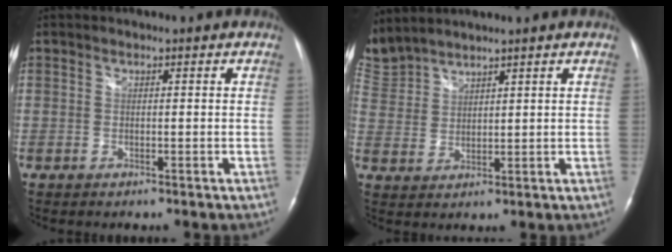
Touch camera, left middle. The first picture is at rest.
{"total": 7.6, "force": [7.0, 2.7, 0.7], "torque": [-0.035, 0.013, 0.155]}